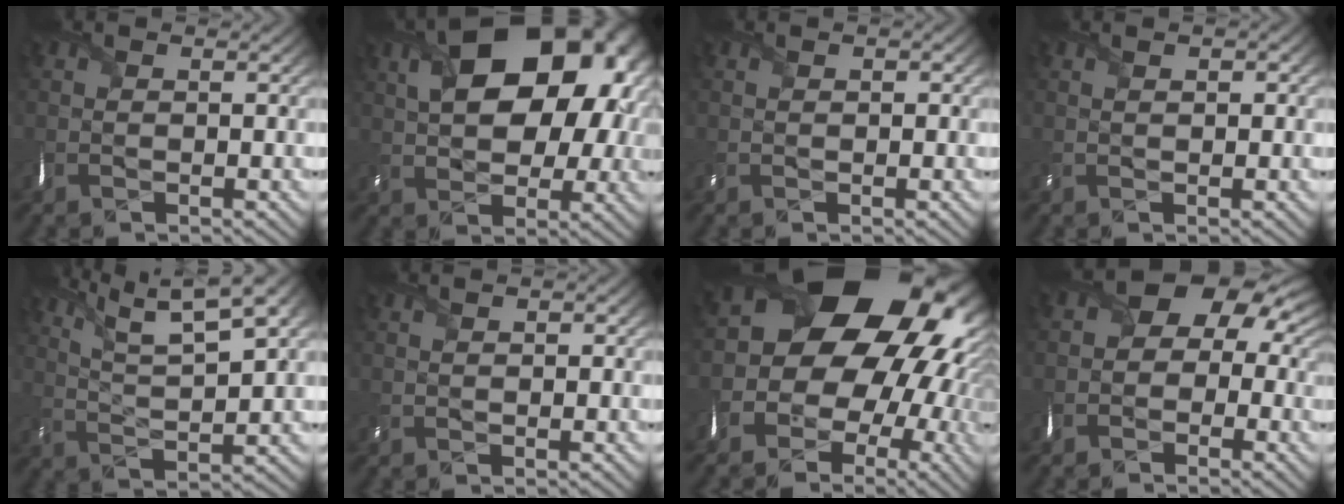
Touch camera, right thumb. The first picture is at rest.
{"total": 17.2, "force": [4.5, 10.9, 12.5], "torque": [-0.184, 0.017, 0.075]}
{"total": 1.1, "force": [0.3, 0.6, 0.9], "torque": [-0.017, 0.002, 0.006]}
{"total": 1.7, "force": [0.6, 0.8, 1.4], "torque": [-0.026, 0.002, 0.012]}
{"total": 12.0, "force": [8.2, 3.0, 8.2], "torque": [-0.168, 0.014, 0.124]}
{"total": 1.4, "force": [0.4, 0.7, 1.1], "torque": [-0.021, 0.002, 0.009]}
{"total": 20.7, "force": [1.2, 17.5, 11.0], "torque": [-0.144, -0.014, -0.003]}
{"total": 8.1, "force": [0.2, 6.5, 4.8], "torque": [-0.078, -0.011, -0.012]}